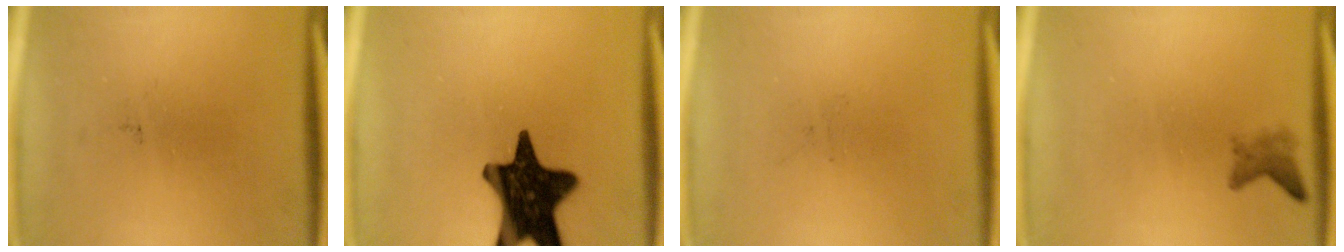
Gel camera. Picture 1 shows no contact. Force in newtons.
{"total": 16.9}
{"total": 0.0}
{"total": 1.7}